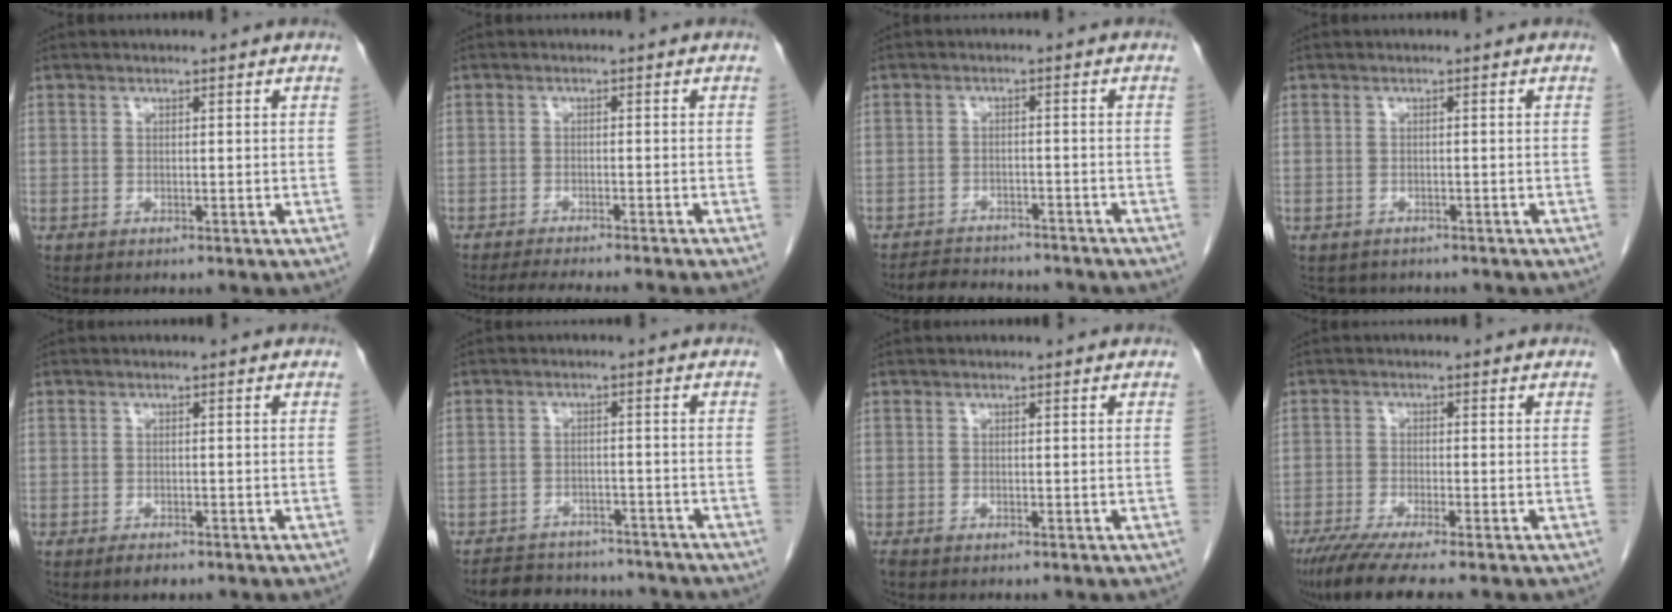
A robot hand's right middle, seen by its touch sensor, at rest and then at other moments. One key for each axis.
{"total": 7.4, "fx": -6.5, "fy": -0.8, "fz": 3.5, "tx": -0.033, "ty": -0.016, "tz": -0.099}
{"total": 7.8, "fx": -7.3, "fy": 1.7, "fz": 2.0, "tx": -0.032, "ty": 0.000, "tz": -0.103}
{"total": 2.6, "fx": -2.3, "fy": 1.2, "fz": 0.1, "tx": -0.004, "ty": 0.000, "tz": -0.032}
{"total": 1.6, "fx": -1.2, "fy": 0.5, "fz": 0.9, "tx": -0.017, "ty": -0.002, "tz": -0.016}
{"total": 10.8, "fx": -10.0, "fy": 3.5, "fz": 2.3, "tx": -0.034, "ty": 0.012, "tz": -0.130}
{"total": 0.6, "fx": -0.5, "fy": 0.2, "fz": 0.3, "tx": -0.011, "ty": -0.003, "tz": -0.010}
{"total": 8.4, "fx": -6.6, "fy": -0.1, "fz": 5.1, "tx": -0.081, "ty": -0.024, "tz": -0.111}